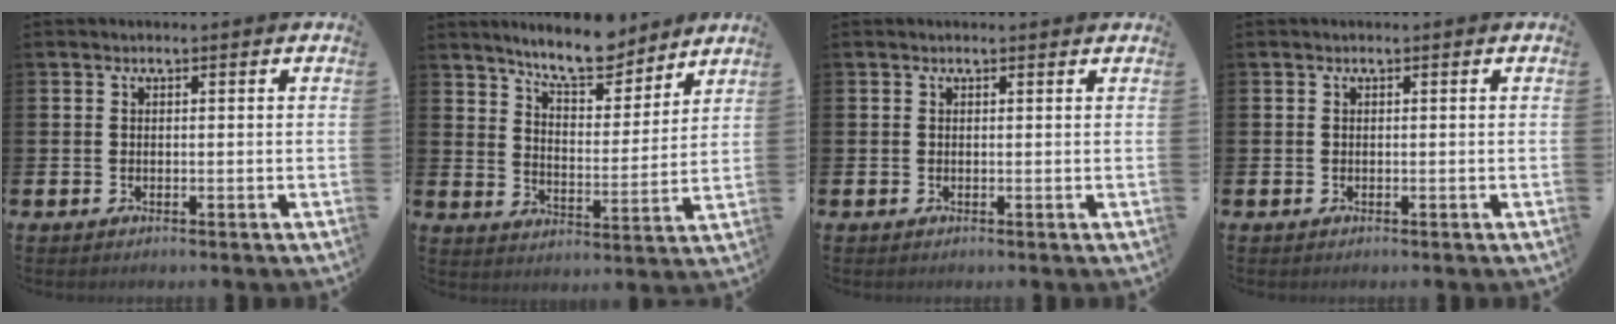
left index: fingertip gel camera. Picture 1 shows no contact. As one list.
[{"total": 9.1, "force": [8.4, 2.1, 2.6], "torque": [-0.069, -0.049, 0.152]}, {"total": 0.0}, {"total": 0.0}]